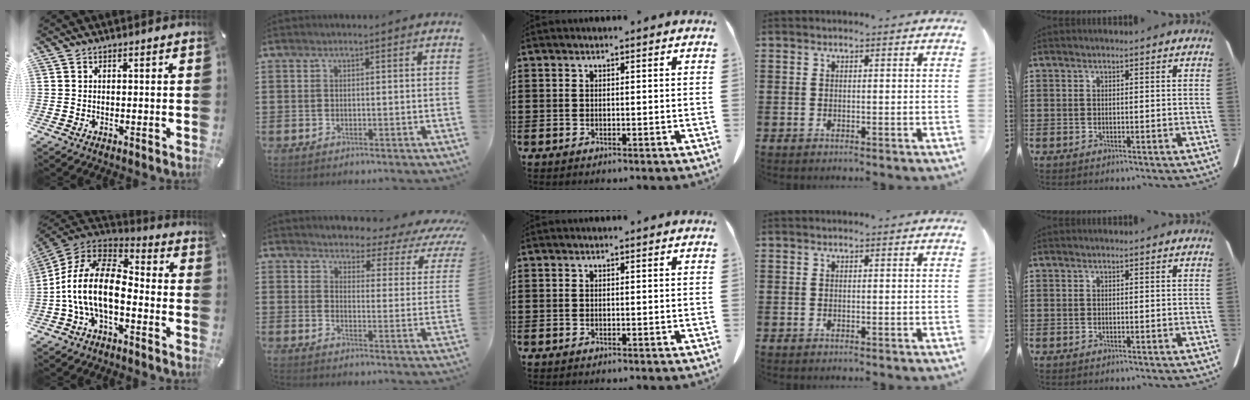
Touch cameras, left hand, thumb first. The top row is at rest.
{"thumb": {"total": 16.6, "force": [-5.0, 9.2, 13.0], "torque": [-0.260, 0.027, -0.086]}, "index": {"total": 3.4, "force": [3.0, 1.0, 1.2], "torque": [-0.038, -0.026, 0.044]}}